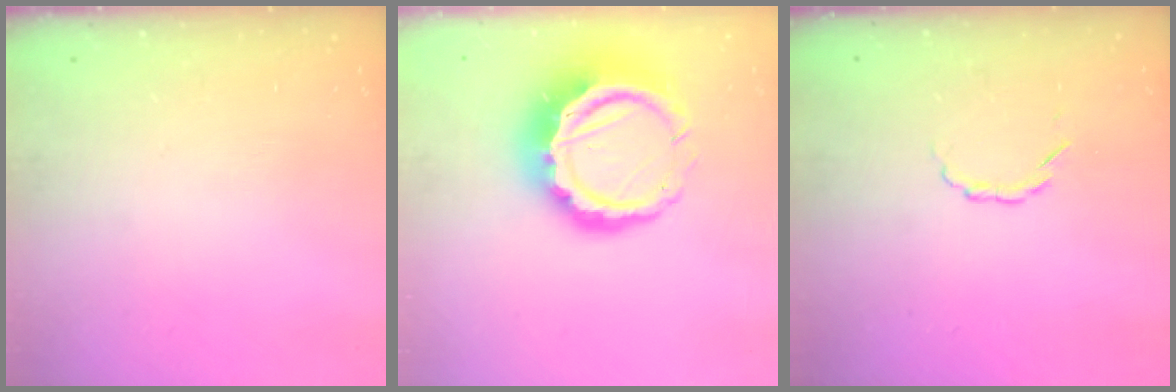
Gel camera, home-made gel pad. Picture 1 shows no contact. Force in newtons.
{"total": 13.7, "press": 13.5, "slide": 2.5}
{"total": 2.3, "press": 2.2, "slide": 0.8}